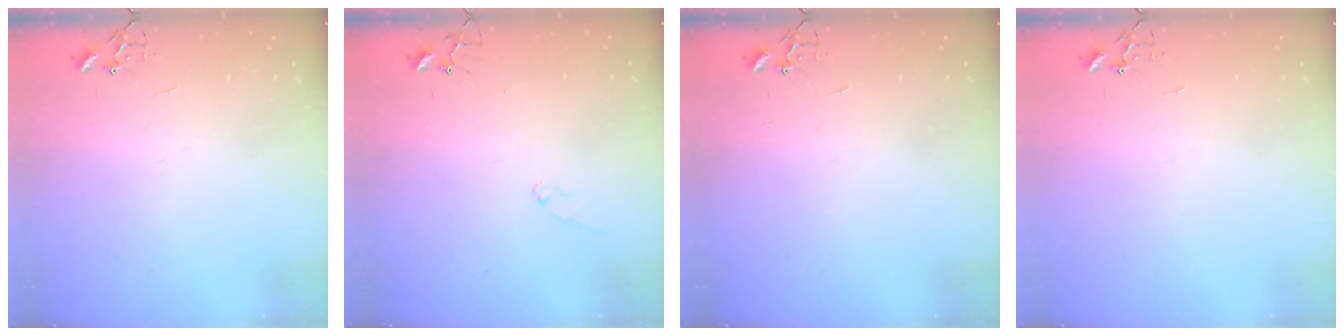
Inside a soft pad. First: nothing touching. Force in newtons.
{"total": 6.8, "press": 6.8, "slide": 0.7}
{"total": 0.0}
{"total": 0.0}